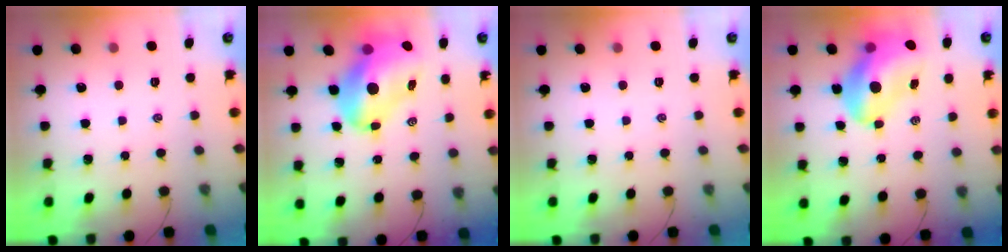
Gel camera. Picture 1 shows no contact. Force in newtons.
{"total": 15.9, "press": 15.2, "slide": 4.5}
{"total": 0.0}
{"total": 15.9, "press": 15.2, "slide": 4.7}